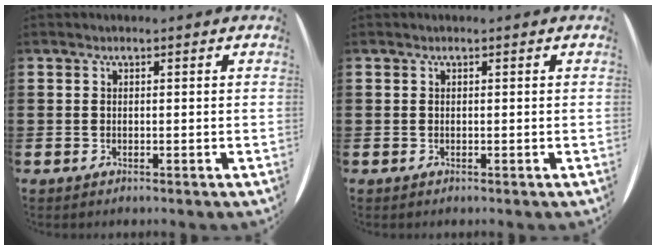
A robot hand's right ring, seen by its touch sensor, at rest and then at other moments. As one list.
[{"total": 0.0}]